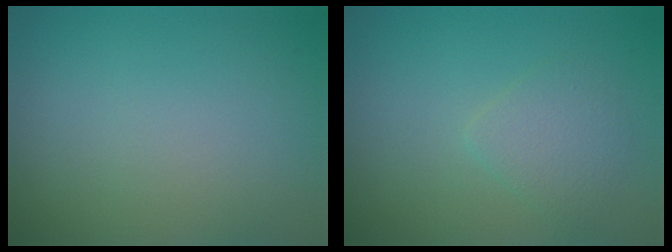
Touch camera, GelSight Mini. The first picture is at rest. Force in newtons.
{"total": 2.0, "press": 1.9, "slide": 0.1}